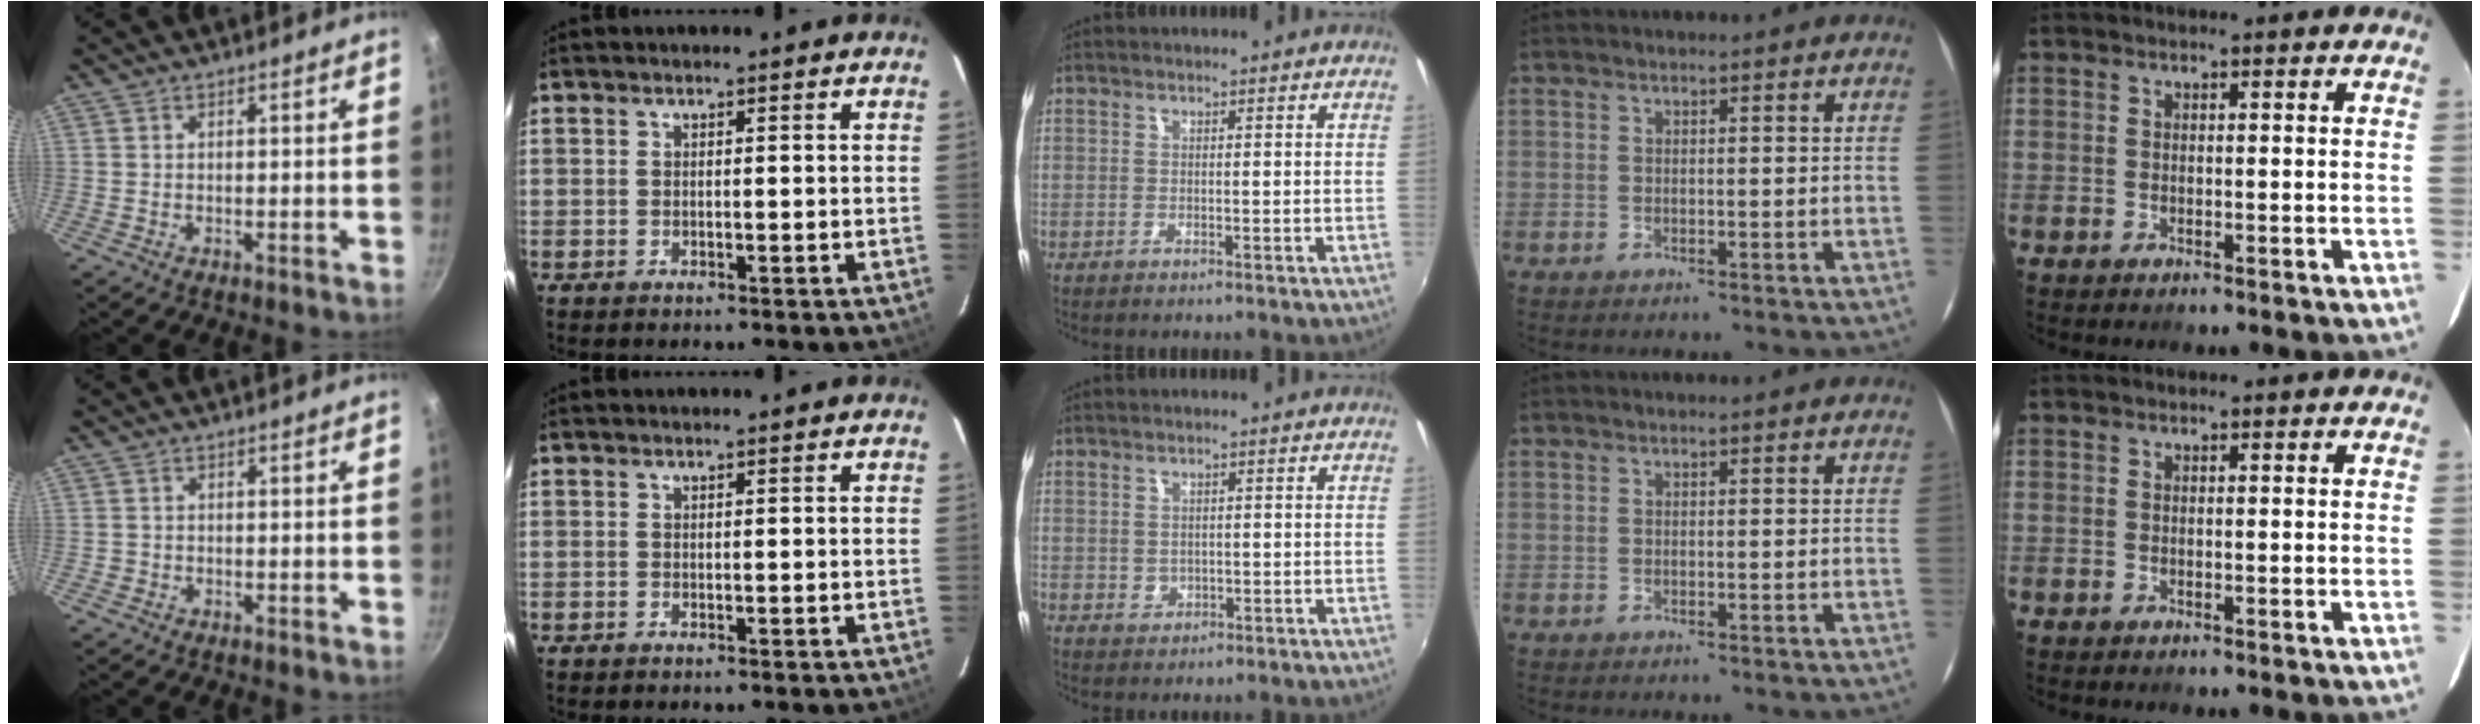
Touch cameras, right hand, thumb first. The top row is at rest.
{"thumb": {"total": 0.7, "force": [-0.2, 0.7, 0.0], "torque": [0.001, 0.002, -0.004]}, "middle": {"total": 1.3, "force": [0.1, 1.2, 0.4], "torque": [-0.004, 0.002, 0.002]}}